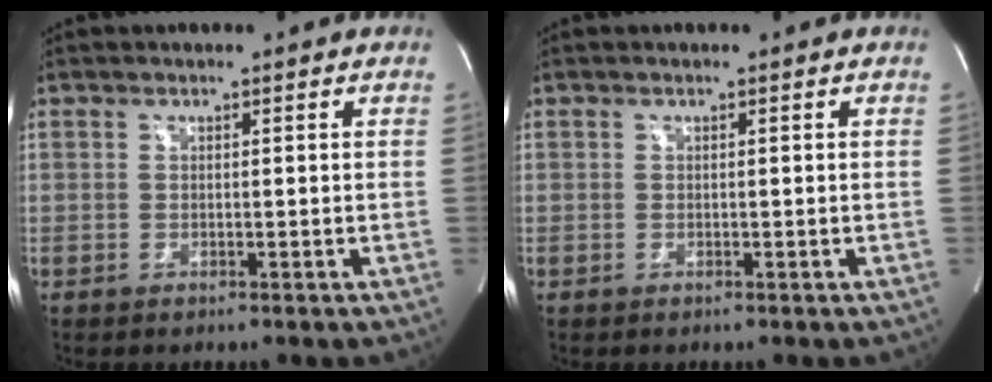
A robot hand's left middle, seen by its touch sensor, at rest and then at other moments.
{"total": 0.0}